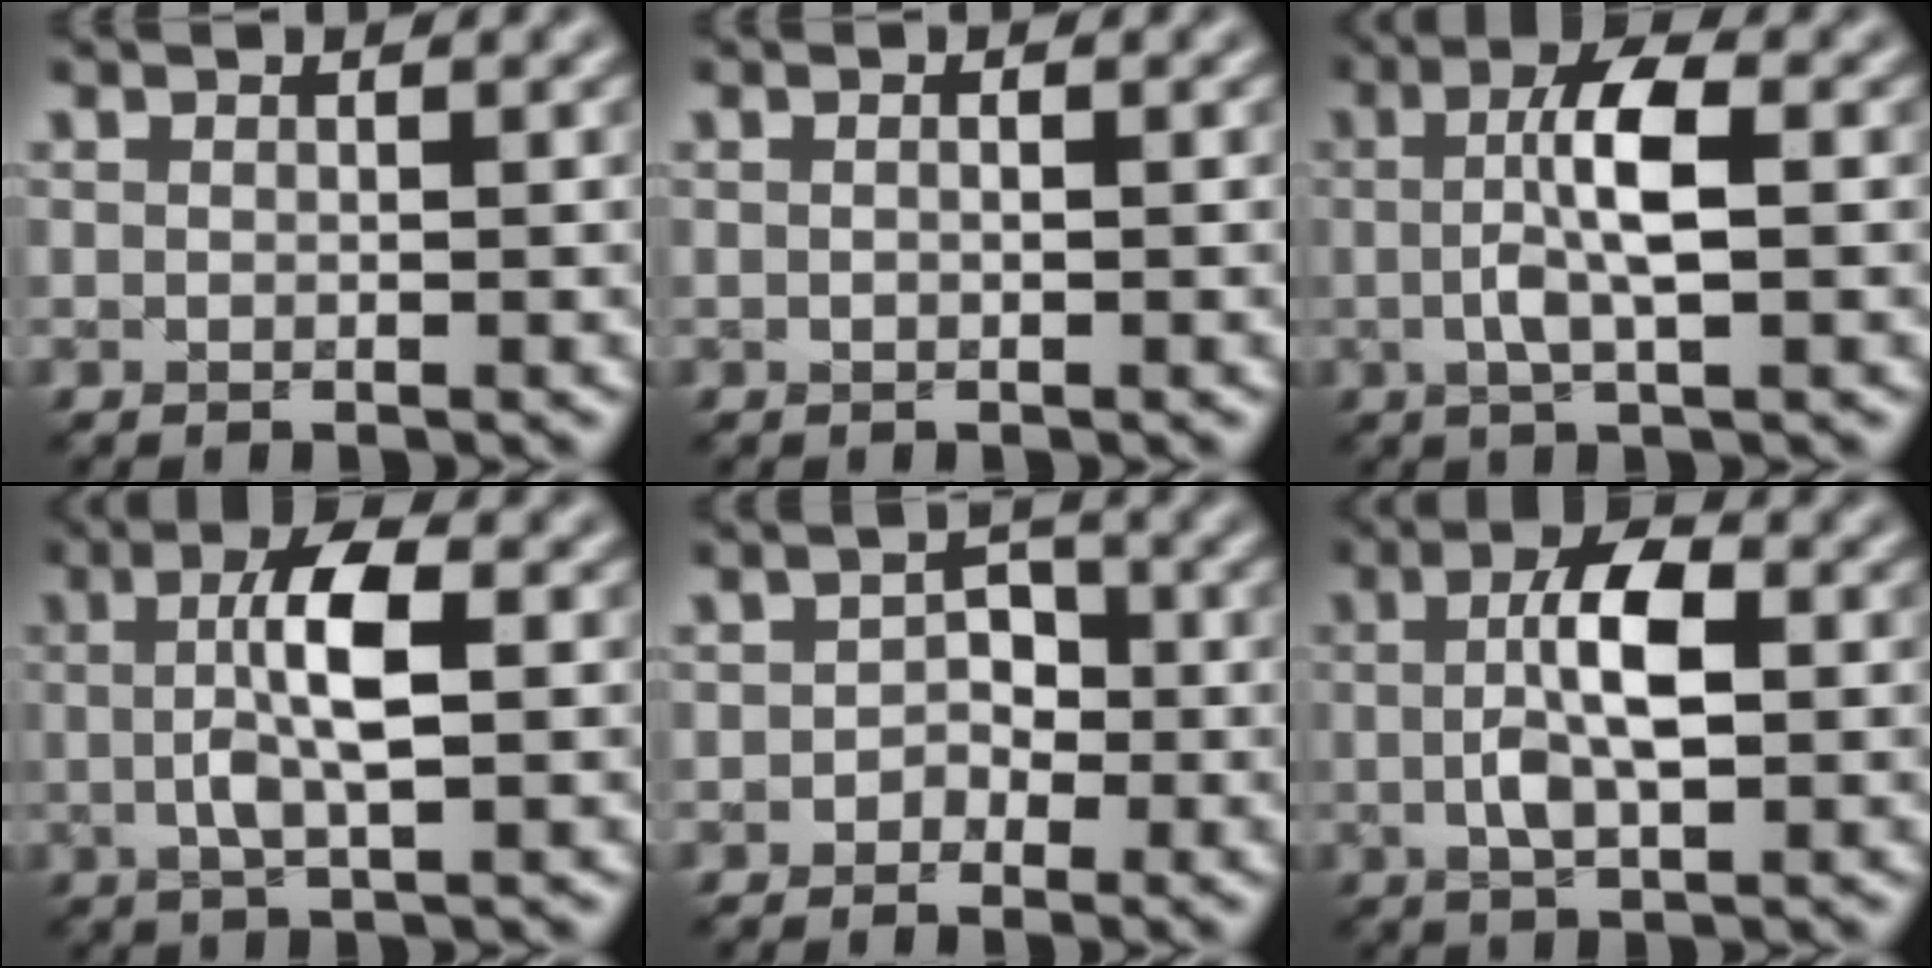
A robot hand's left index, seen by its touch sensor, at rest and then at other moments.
{"total": 0.5, "force": [0.0, 0.2, 0.5], "torque": [-0.012, -0.002, -0.002]}
{"total": 4.6, "force": [0.2, 1.1, 4.4], "torque": [-0.083, 0.007, 0.001]}
{"total": 5.1, "force": [0.3, 1.4, 4.9], "torque": [-0.090, 0.007, 0.004]}
{"total": 2.0, "force": [-0.6, 1.6, 1.0], "torque": [-0.005, 0.004, -0.015]}
{"total": 5.2, "force": [0.1, 2.0, 4.8], "torque": [-0.089, 0.005, 0.000]}